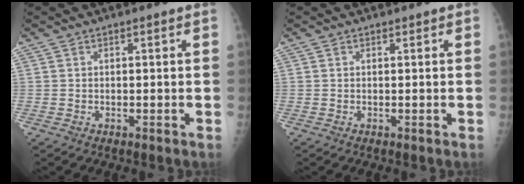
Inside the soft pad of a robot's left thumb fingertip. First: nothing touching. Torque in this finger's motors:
{"motor_torque": [-0.31, -0.15, -0.05, 0.05, 0.00]}